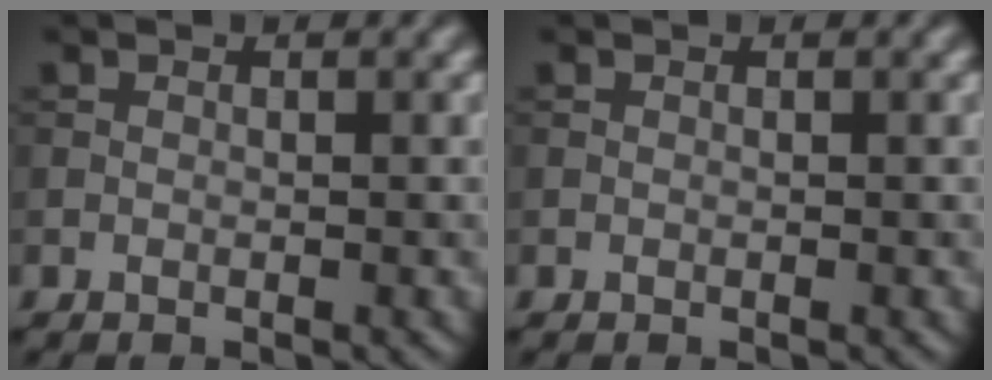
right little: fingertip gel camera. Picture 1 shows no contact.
{"total": 0.0}